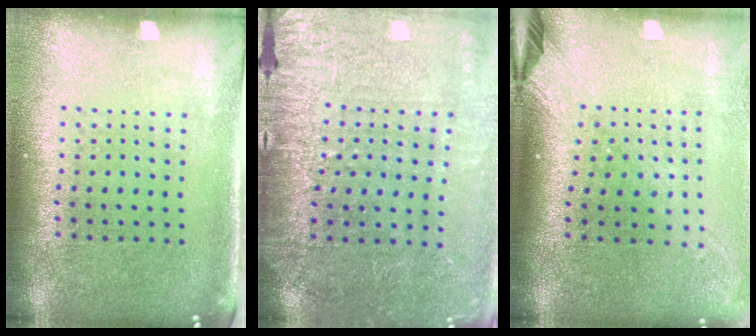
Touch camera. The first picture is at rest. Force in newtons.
{"total": 3.0, "press": 3.0, "slide": 0.1}
{"total": 2.4, "press": 1.8, "slide": 1.6}